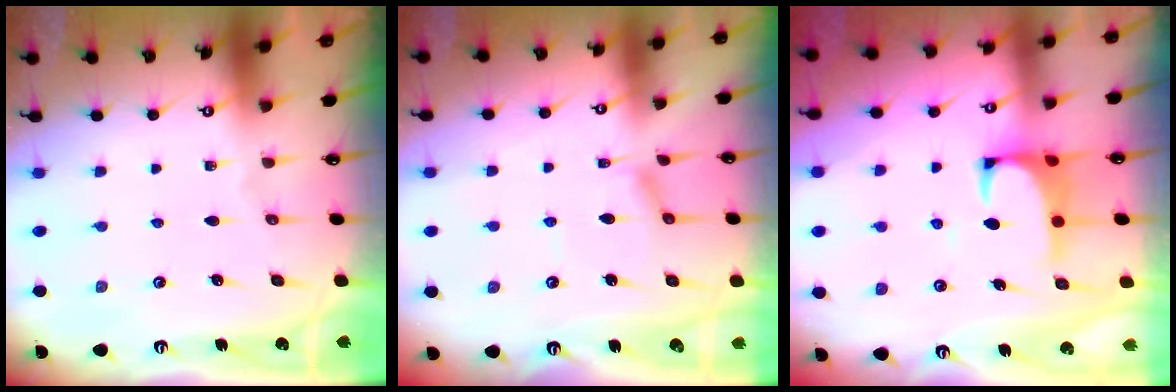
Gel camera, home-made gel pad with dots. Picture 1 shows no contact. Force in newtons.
{"total": 2.3, "press": 2.3, "slide": 0.5}
{"total": 1.6, "press": 1.4, "slide": 0.7}